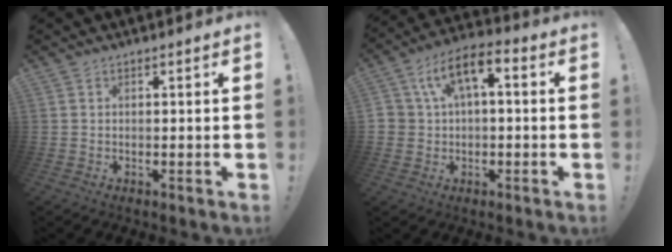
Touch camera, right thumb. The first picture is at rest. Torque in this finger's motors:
{"motor_torque": [1.47, 1.50, 0.38, 0.42, 0.06]}